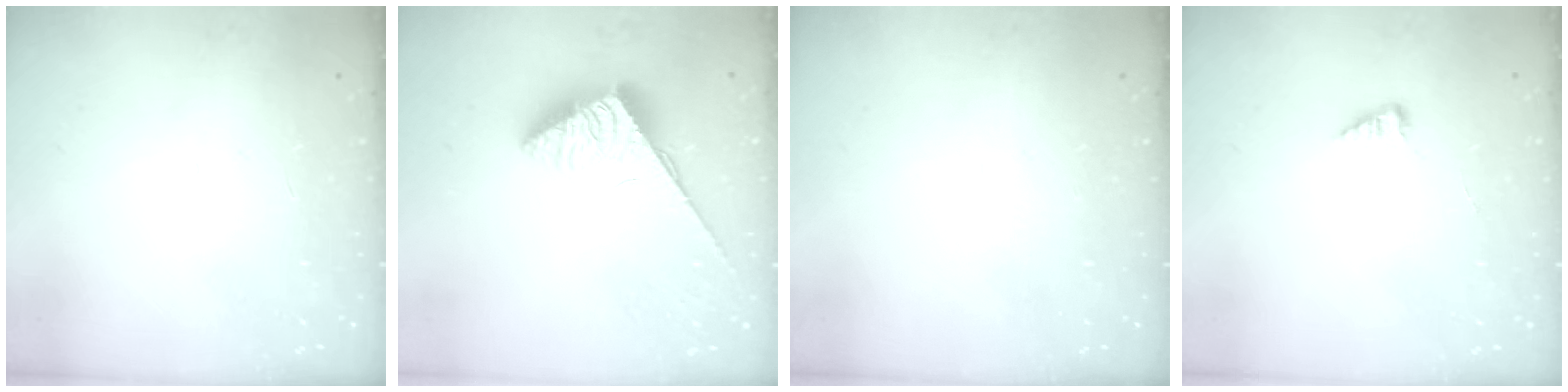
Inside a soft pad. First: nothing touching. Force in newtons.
{"total": 3.7, "press": 3.6, "slide": 0.6}
{"total": 0.0}
{"total": 2.4, "press": 2.4, "slide": 0.4}